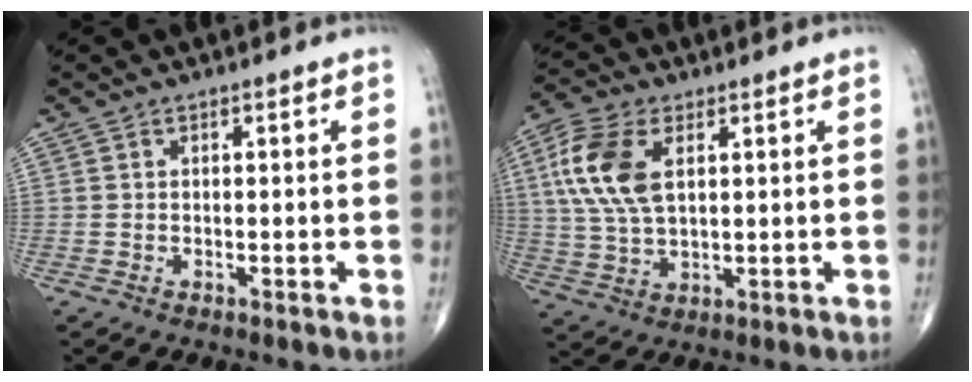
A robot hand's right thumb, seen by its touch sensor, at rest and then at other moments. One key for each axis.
{"total": 12.2, "fx": 3.5, "fy": 6.5, "fz": 9.8, "tx": -0.217, "ty": -0.001, "tz": 0.069}